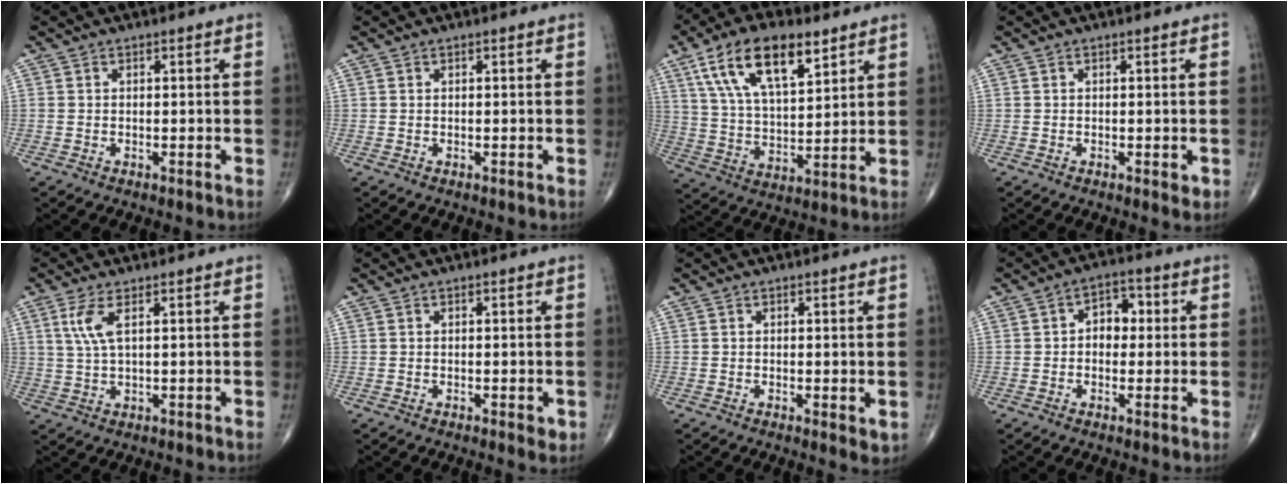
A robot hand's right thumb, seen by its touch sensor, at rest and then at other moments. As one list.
[{"total": 0.0}, {"total": 17.0, "force": [8.9, 7.4, 12.4], "torque": [-0.196, -0.025, 0.164]}, {"total": 1.3, "force": [-0.3, 0.5, 1.2], "torque": [-0.010, -0.002, -0.003]}, {"total": 4.6, "force": [1.8, 1.3, 4.0], "torque": [-0.100, -0.001, 0.043]}, {"total": 1.5, "force": [-0.3, 0.6, 1.3], "torque": [-0.012, -0.002, -0.003]}, {"total": 2.1, "force": [-0.1, 0.8, 2.0], "torque": [-0.026, -0.008, -0.002]}, {"total": 5.8, "force": [0.4, 4.1, 4.0], "torque": [-0.029, 0.014, -0.004]}]